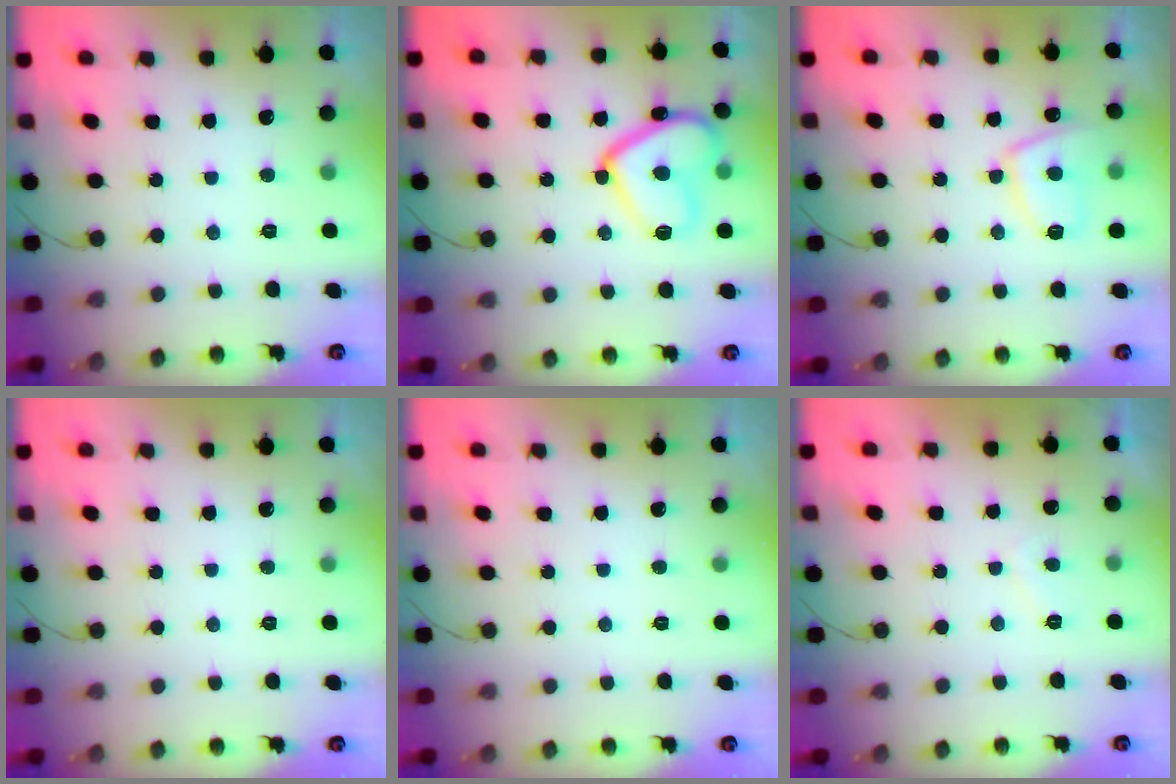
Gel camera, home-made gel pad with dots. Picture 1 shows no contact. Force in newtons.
{"total": 15.3, "press": 15.3, "slide": 1.2}
{"total": 9.1, "press": 9.0, "slide": 1.2}
{"total": 0.0}
{"total": 0.0}
{"total": 0.9, "press": 0.7, "slide": 0.6}